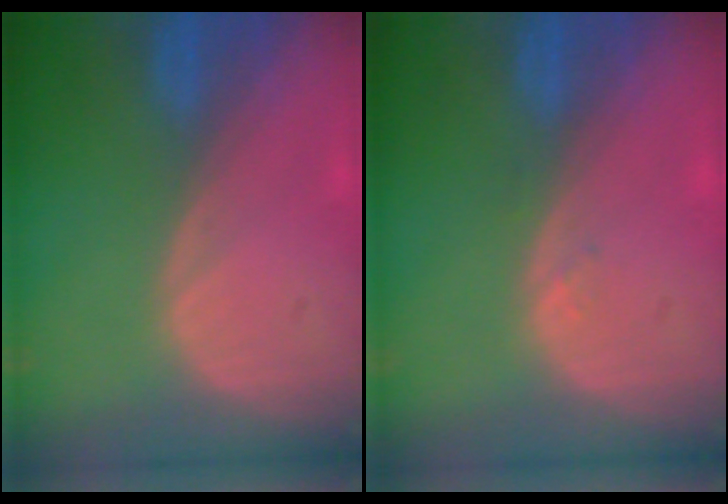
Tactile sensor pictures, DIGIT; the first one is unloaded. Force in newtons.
{"total": 0.9, "press": 0.8, "slide": 0.4}